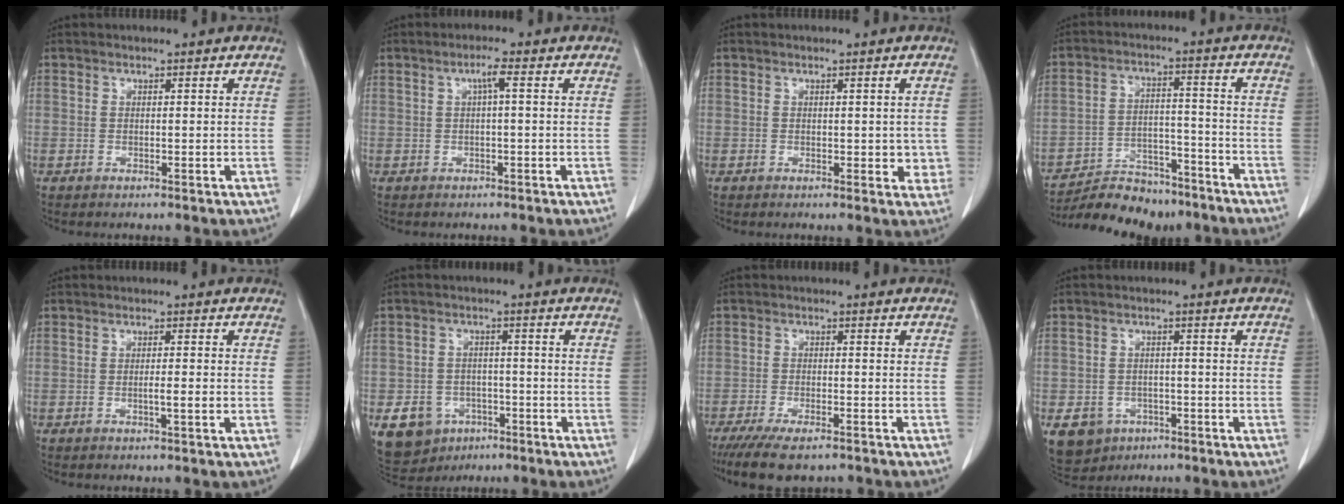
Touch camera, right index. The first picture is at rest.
{"total": 2.5, "force": [0.7, 0.5, 2.4], "torque": [-0.048, 0.008, 0.013]}
{"total": 4.2, "force": [-0.3, 2.5, 3.3], "torque": [-0.039, 0.009, 0.000]}
{"total": 14.7, "force": [-13.2, 5.2, 4.1], "torque": [-0.068, 0.022, -0.200]}
{"total": 2.4, "force": [-0.6, 0.4, 2.3], "torque": [-0.043, 0.000, -0.008]}
{"total": 11.0, "force": [-5.2, 8.9, 3.9], "torque": [-0.089, 0.011, -0.070]}
{"total": 9.9, "force": [-7.4, 3.2, 5.8], "torque": [-0.095, -0.016, -0.116]}
{"total": 10.0, "force": [-5.1, 7.9, 3.2], "torque": [-0.078, 0.009, -0.068]}